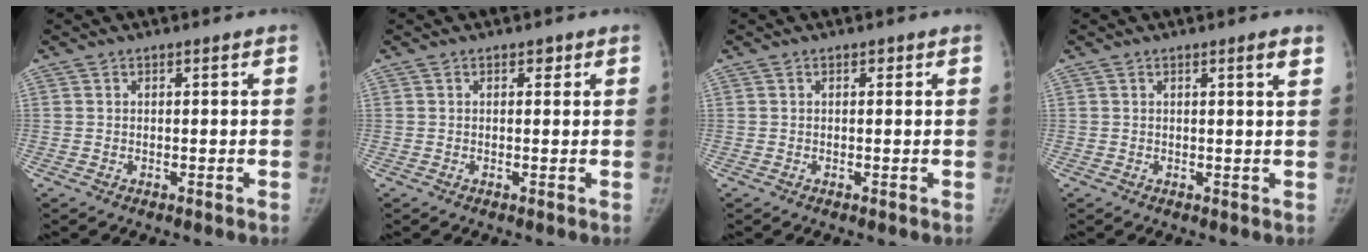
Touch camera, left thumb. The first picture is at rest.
{"total": 1.0, "force": [0.5, 0.7, 0.4], "torque": [0.005, -0.002, 0.005]}
{"total": 0.6, "force": [0.3, 0.4, 0.3], "torque": [0.001, 0.000, 0.002]}
{"total": 1.9, "force": [1.2, 0.0, 1.5], "torque": [-0.021, -0.007, 0.015]}